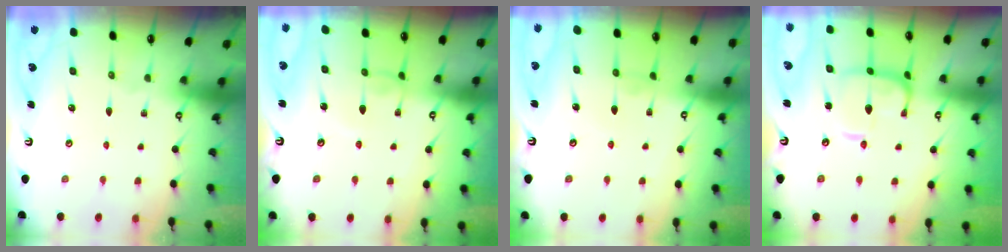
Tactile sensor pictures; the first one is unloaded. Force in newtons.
{"total": 1.5, "press": 1.4, "slide": 0.3}
{"total": 0.0}
{"total": 8.8, "press": 8.8, "slide": 0.8}